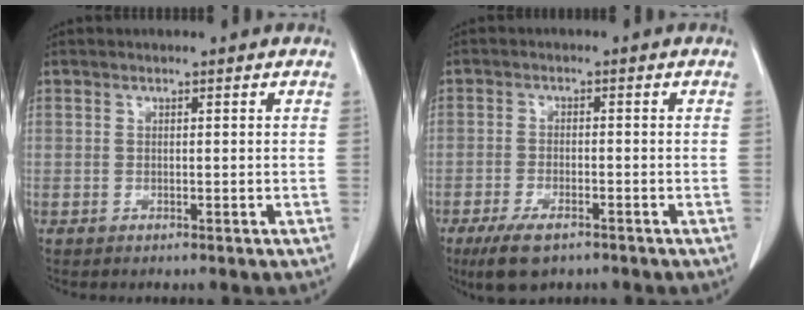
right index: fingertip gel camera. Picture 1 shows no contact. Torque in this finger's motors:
{"motor_torque": [0.51, -0.47, 0.30, 0.09]}